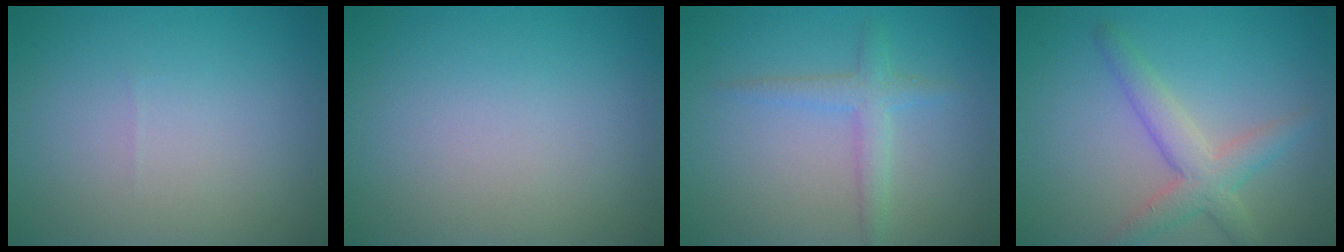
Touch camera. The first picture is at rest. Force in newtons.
{"total": 0.0}
{"total": 2.2, "press": 2.2, "slide": 0.0}
{"total": 3.7, "press": 3.7, "slide": 0.1}